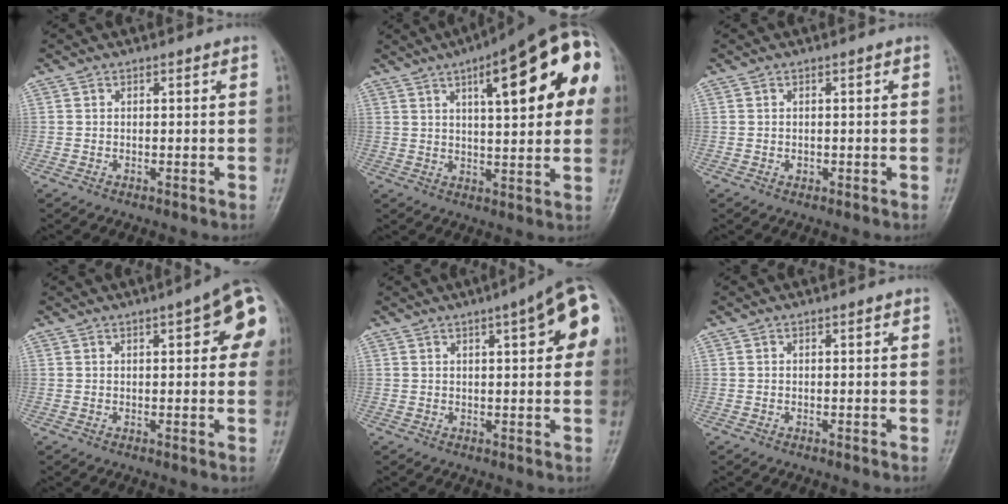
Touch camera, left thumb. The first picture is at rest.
{"total": 21.8, "force": [7.1, 6.5, 19.5], "torque": [-0.245, 0.016, 0.087]}
{"total": 0.9, "force": [0.0, 0.7, 0.6], "torque": [-0.002, 0.003, 0.001]}
{"total": 10.4, "force": [3.3, 3.5, 9.2], "torque": [-0.084, 0.012, 0.030]}
{"total": 11.8, "force": [4.0, 3.5, 10.6], "torque": [-0.106, 0.014, 0.040]}
{"total": 0.0}